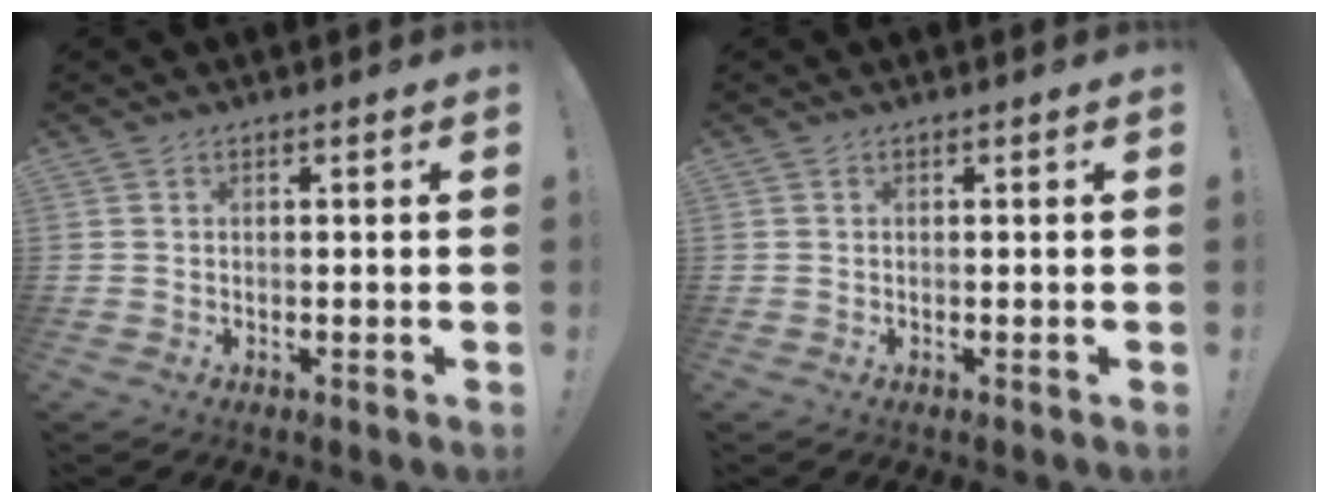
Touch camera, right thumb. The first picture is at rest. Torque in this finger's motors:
{"motor_torque": [-0.01, 0.00, 0.00, 0.00, 0.00]}